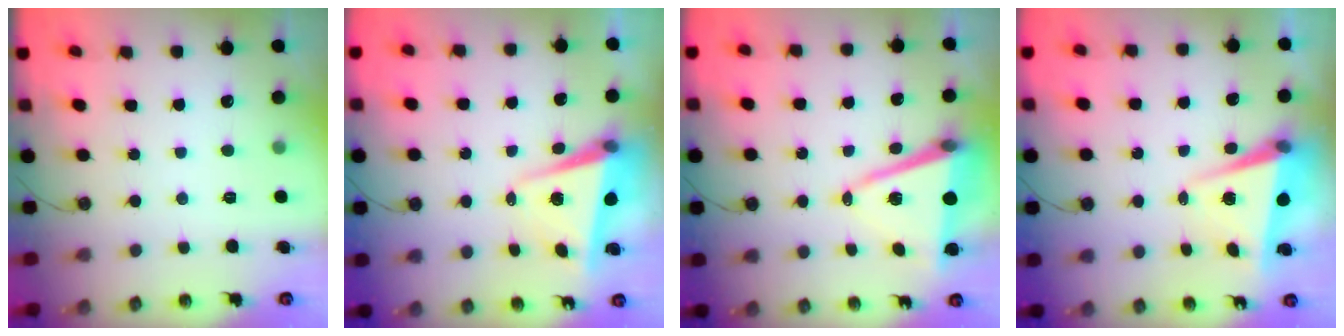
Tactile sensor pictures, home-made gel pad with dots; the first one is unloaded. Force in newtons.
{"total": 6.1, "press": 6.0, "slide": 1.1}
{"total": 11.0, "press": 10.2, "slide": 4.1}
{"total": 5.2, "press": 5.0, "slide": 1.1}